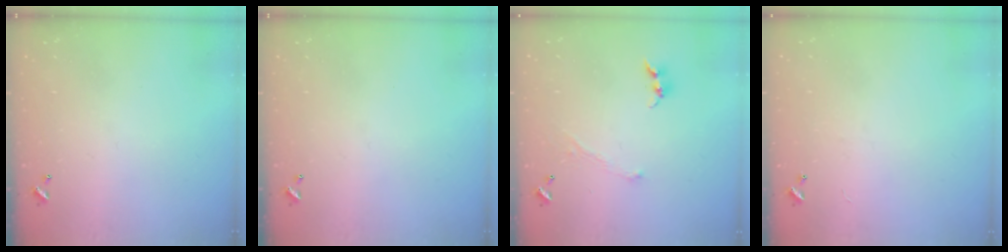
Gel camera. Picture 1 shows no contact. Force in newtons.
{"total": 0.0}
{"total": 1.3, "press": 1.2, "slide": 0.5}
{"total": 2.4, "press": 2.4, "slide": 0.3}